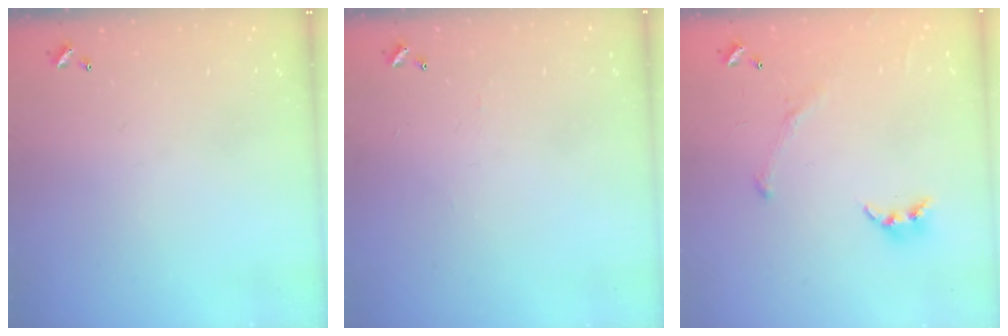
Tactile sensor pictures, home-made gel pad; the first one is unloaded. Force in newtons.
{"total": 2.2, "press": 2.2, "slide": 0.4}
{"total": 2.3, "press": 2.3, "slide": 0.5}